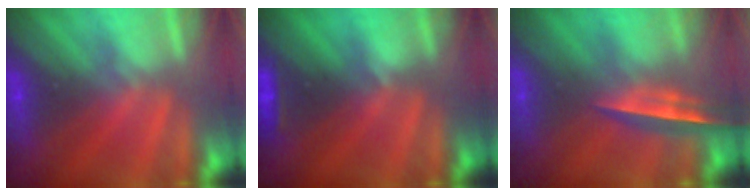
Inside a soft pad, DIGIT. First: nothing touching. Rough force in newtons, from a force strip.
{"total": 4.1}
{"total": 3.9}